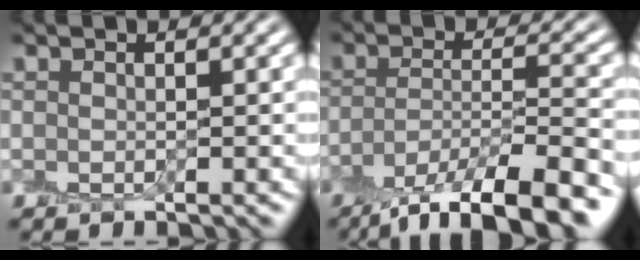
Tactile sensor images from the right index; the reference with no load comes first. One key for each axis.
{"total": 9.8, "fx": -6.4, "fy": 2.9, "fz": 6.8, "tx": -0.108, "ty": -0.010, "tz": -0.109}